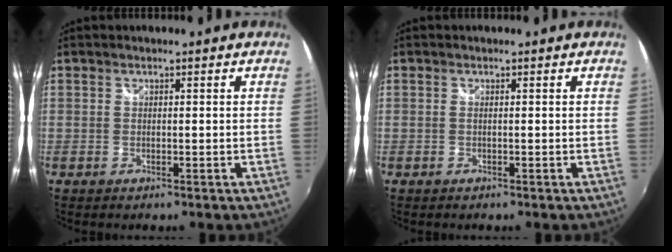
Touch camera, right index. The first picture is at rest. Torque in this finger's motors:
{"motor_torque": [-0.30, 0.08, -0.04, -0.01]}